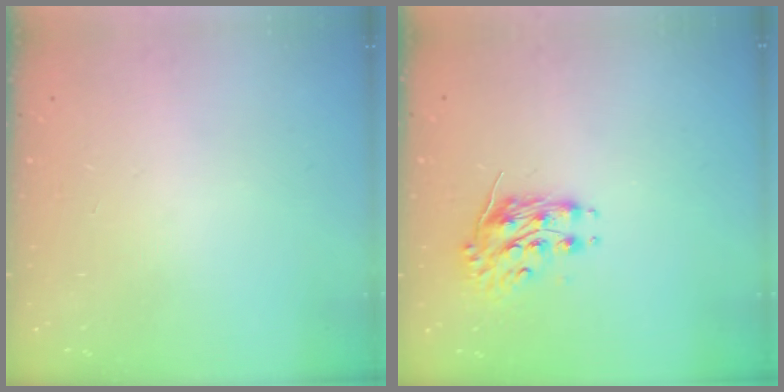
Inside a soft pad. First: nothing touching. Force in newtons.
{"total": 8.2, "press": 8.2, "slide": 0.3}